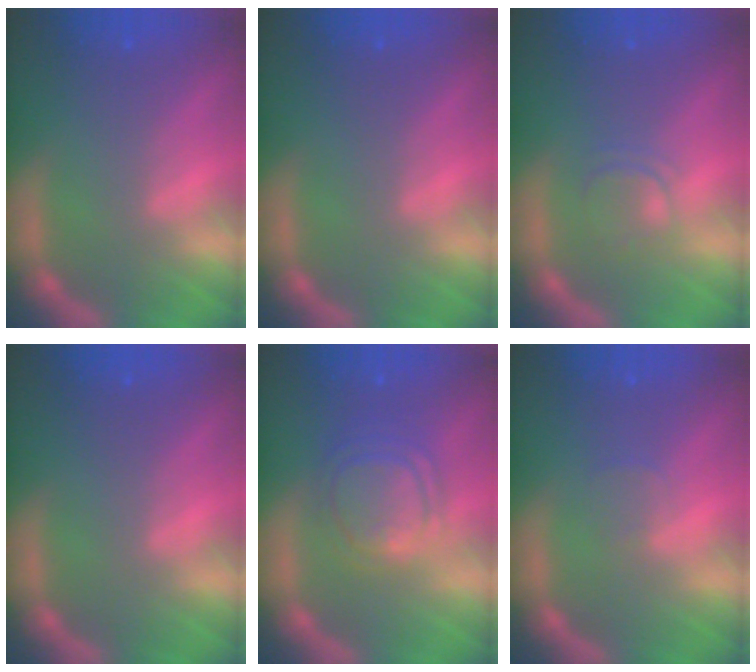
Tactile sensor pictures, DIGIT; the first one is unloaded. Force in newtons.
{"total": 0.0}
{"total": 2.0}
{"total": 0.0}
{"total": 6.1}
{"total": 1.0}